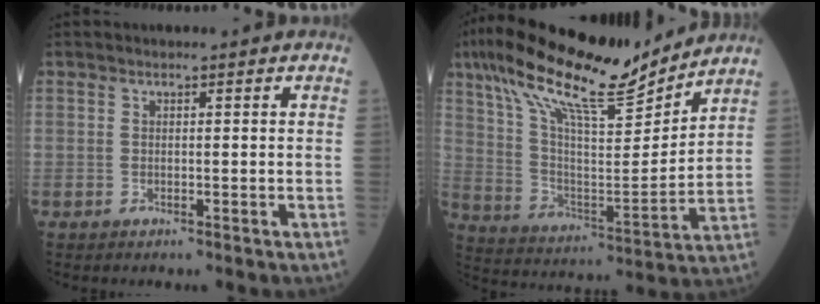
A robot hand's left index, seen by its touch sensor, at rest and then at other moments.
{"total": 19.6, "force": [15.9, 2.9, 11.1], "torque": [-0.203, 0.011, 0.281]}